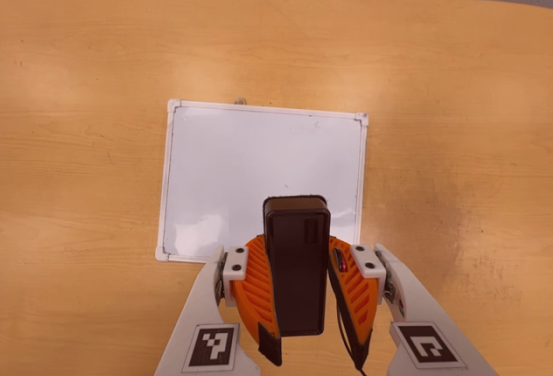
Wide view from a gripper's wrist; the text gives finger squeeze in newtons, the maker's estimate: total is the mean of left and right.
{"total": 6.0, "left": 5.5, "right": 6.4}